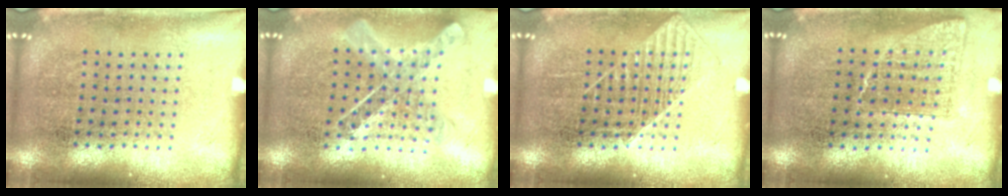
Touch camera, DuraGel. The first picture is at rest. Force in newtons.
{"total": 1.0, "press": 1.0, "slide": 0.1}
{"total": 1.3, "press": 1.3, "slide": 0.3}
{"total": 0.8, "press": 0.7, "slide": 0.2}